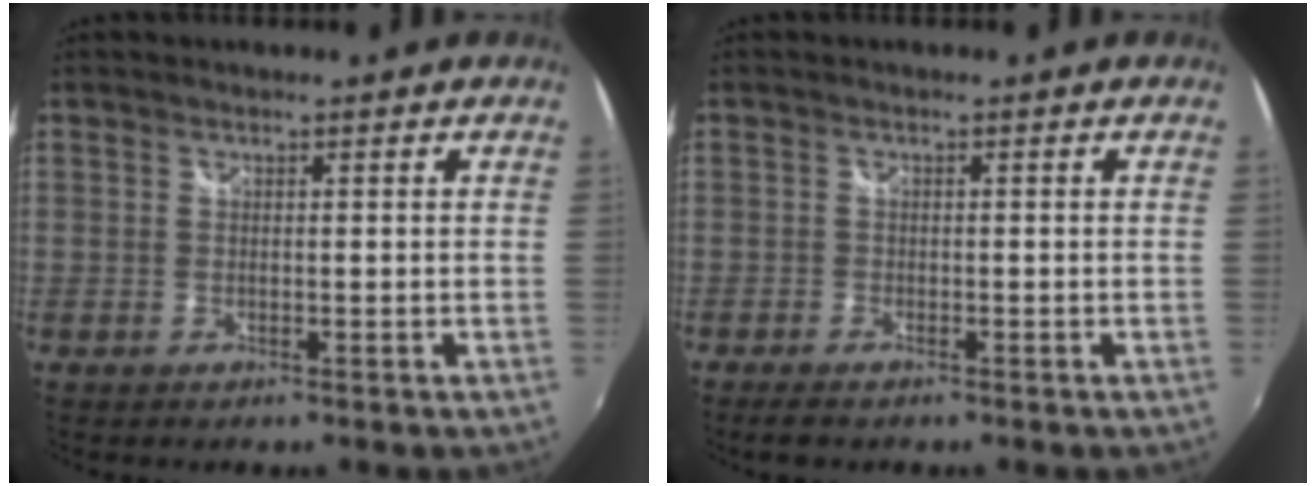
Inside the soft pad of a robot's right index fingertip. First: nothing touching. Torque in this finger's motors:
{"motor_torque": [0.17, -0.14, 0.10, 0.01]}